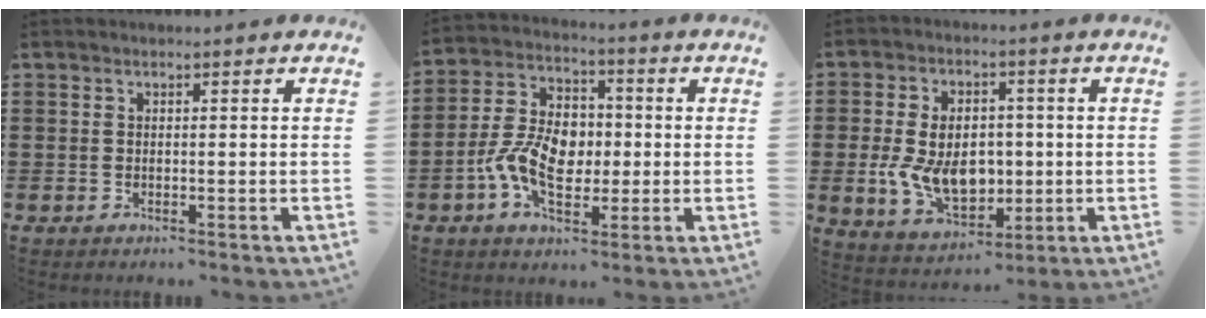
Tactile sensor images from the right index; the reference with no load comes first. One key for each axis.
{"total": 9.0, "fx": -1.5, "fy": 6.2, "fz": 6.4, "tx": -0.139, "ty": 0.008, "tz": -0.032}
{"total": 9.7, "fx": -0.5, "fy": 6.8, "fz": 6.9, "tx": -0.147, "ty": 0.004, "tz": -0.012}